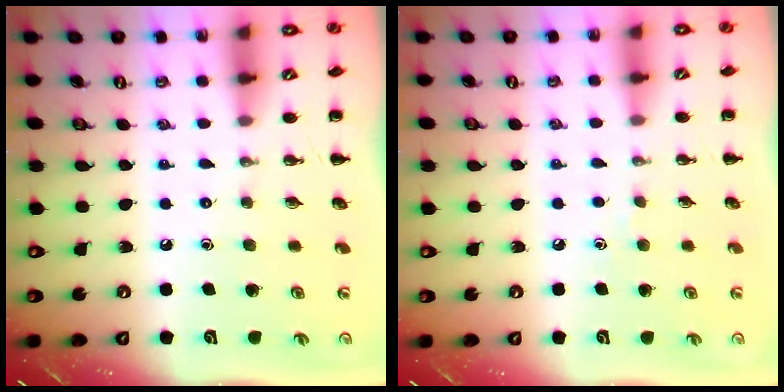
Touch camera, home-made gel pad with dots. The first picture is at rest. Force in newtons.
{"total": 3.1, "press": 2.9, "slide": 1.1}